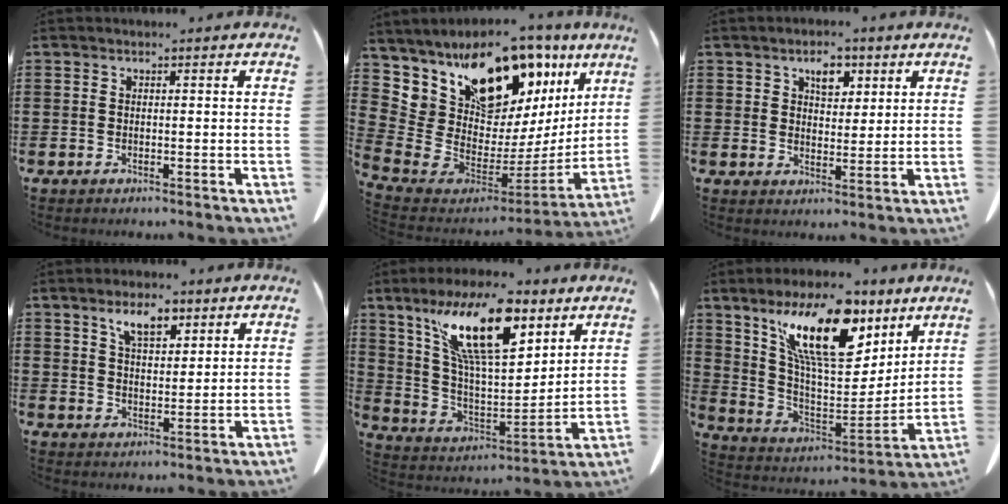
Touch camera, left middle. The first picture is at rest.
{"total": 12.8, "force": [9.9, 5.9, 5.5], "torque": [-0.135, -0.074, 0.177]}
{"total": 4.3, "force": [2.6, 2.3, 2.5], "torque": [-0.042, 0.003, 0.043]}
{"total": 5.4, "force": [3.5, 2.5, 3.3], "torque": [-0.058, 0.001, 0.061]}
{"total": 15.9, "force": [9.6, 5.2, 11.5], "torque": [-0.249, -0.024, 0.164]}
{"total": 15.3, "force": [9.4, 5.9, 10.6], "torque": [-0.209, -0.035, 0.162]}